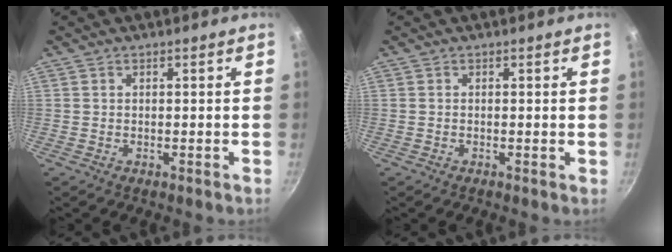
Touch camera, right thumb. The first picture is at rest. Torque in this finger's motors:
{"motor_torque": [0.08, -0.07, -0.01, -0.08, 0.03]}